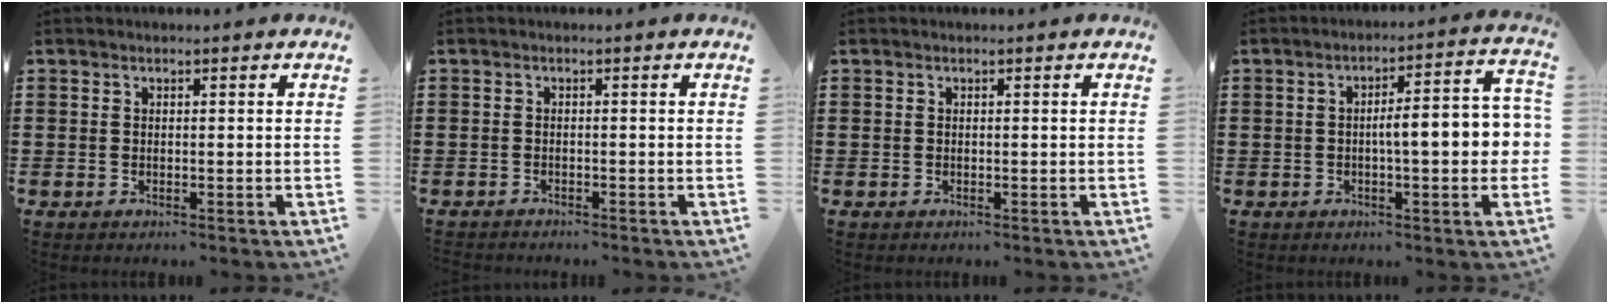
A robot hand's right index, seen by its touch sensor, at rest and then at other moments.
{"total": 0.9, "force": [-0.9, 0.1, -0.1], "torque": [-0.001, 0.002, -0.020]}
{"total": 0.0}
{"total": 7.8, "force": [-0.7, 1.3, 7.6], "torque": [-0.115, -0.005, -0.020]}